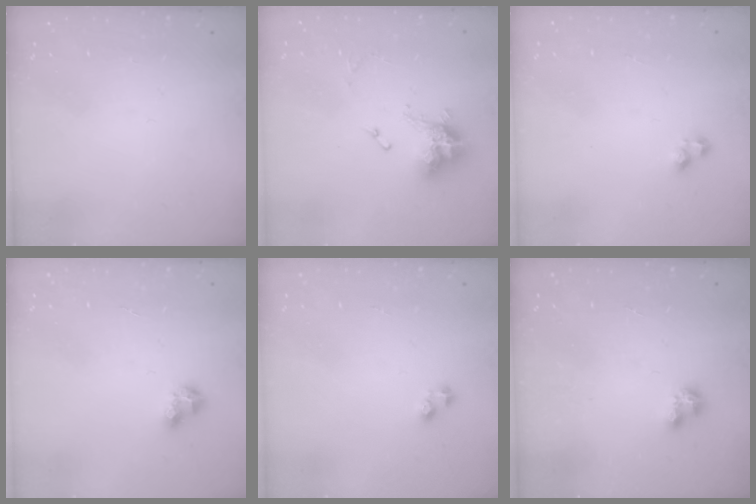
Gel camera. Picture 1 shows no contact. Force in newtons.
{"total": 11.4, "press": 11.4, "slide": 0.9}
{"total": 2.4, "press": 2.3, "slide": 0.6}
{"total": 5.6, "press": 5.6, "slide": 0.4}
{"total": 2.2, "press": 2.2, "slide": 0.3}
{"total": 1.0, "press": 1.0, "slide": 0.1}